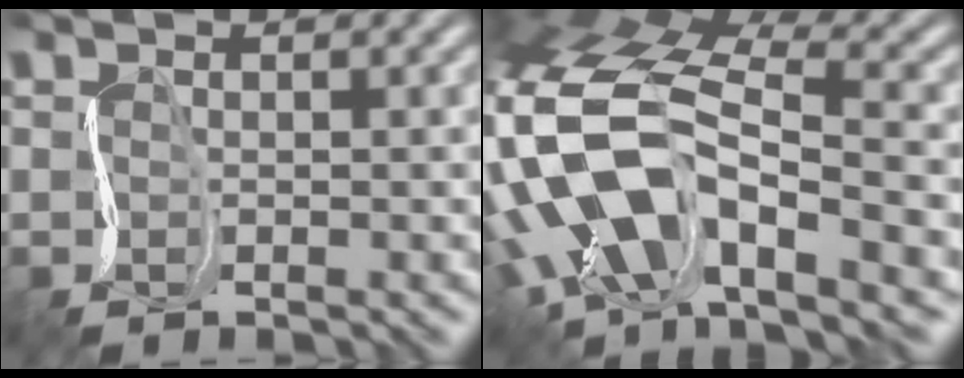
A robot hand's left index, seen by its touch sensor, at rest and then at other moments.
{"total": 12.6, "force": [-3.5, 6.9, 9.9], "torque": [-0.215, 0.006, -0.059]}